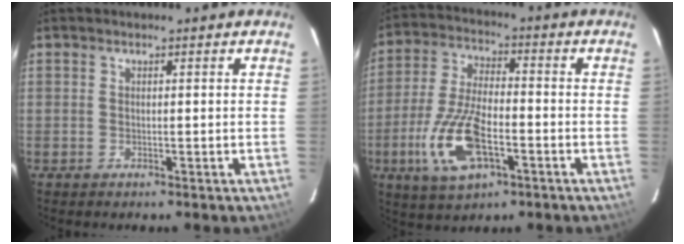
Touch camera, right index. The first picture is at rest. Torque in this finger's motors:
{"motor_torque": [1.20, -0.94, 0.43, 0.21]}